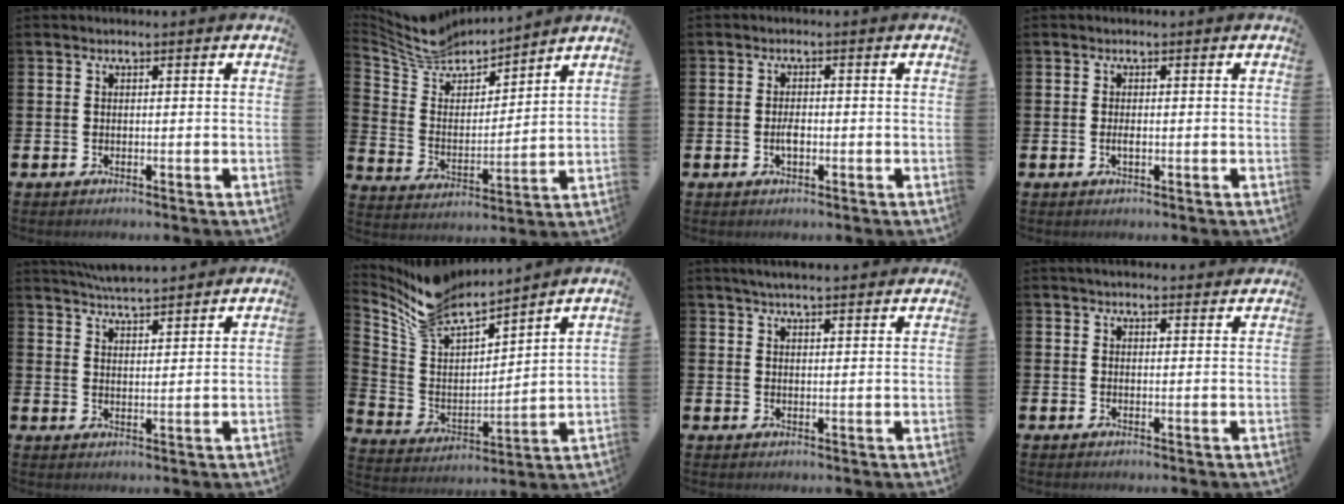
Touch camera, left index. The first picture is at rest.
{"total": 8.0, "force": [7.6, 2.3, 0.9], "torque": [-0.066, -0.054, 0.139]}
{"total": 1.9, "force": [-0.4, 0.9, 1.6], "torque": [-0.022, -0.001, -0.010]}
{"total": 0.9, "force": [-0.2, 0.3, 0.8], "torque": [-0.025, 0.003, -0.002]}
{"total": 5.1, "force": [5.1, 0.1, 0.4], "torque": [-0.021, -0.030, 0.093]}
{"total": 8.5, "force": [8.1, 1.8, 1.8], "torque": [-0.083, -0.058, 0.146]}
{"total": 3.8, "force": [3.7, 0.1, 0.9], "torque": [-0.025, -0.010, 0.067]}
{"total": 2.5, "force": [2.5, 0.4, 0.2], "torque": [-0.010, -0.007, 0.045]}